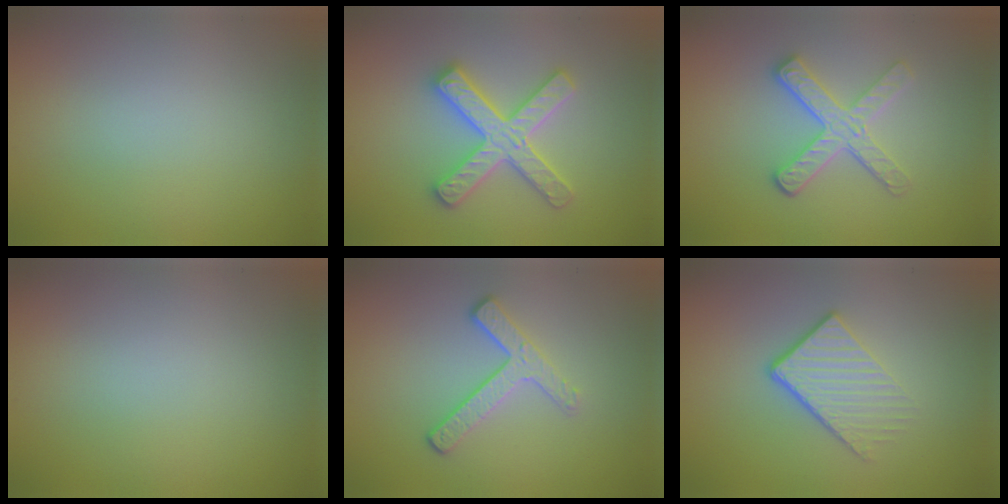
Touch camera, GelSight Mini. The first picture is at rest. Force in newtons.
{"total": 5.1, "press": 5.0, "slide": 0.7}
{"total": 3.6, "press": 3.1, "slide": 1.8}
{"total": 0.0}
{"total": 3.2, "press": 2.5, "slide": 2.0}
{"total": 3.9, "press": 2.6, "slide": 2.9}